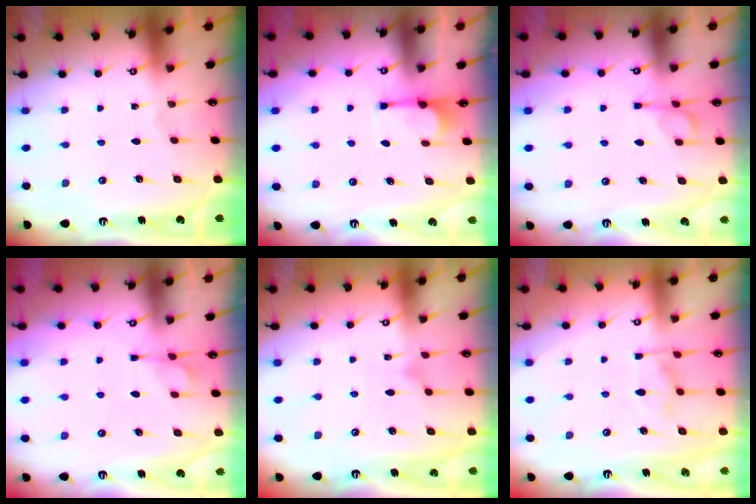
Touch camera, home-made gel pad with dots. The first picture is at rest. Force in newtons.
{"total": 1.2, "press": 1.1, "slide": 0.5}
{"total": 4.1, "press": 4.0, "slide": 1.0}
{"total": 1.8, "press": 1.3, "slide": 1.3}
{"total": 3.7, "press": 3.7, "slide": 0.5}
{"total": 7.7, "press": 7.6, "slide": 1.2}